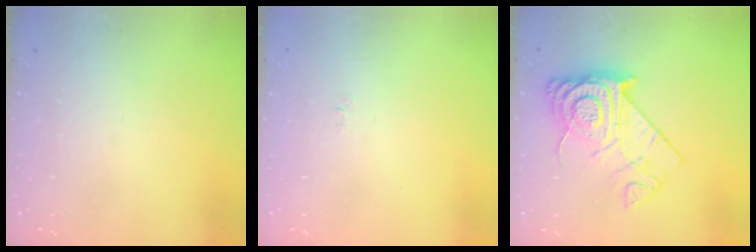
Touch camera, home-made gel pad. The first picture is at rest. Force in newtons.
{"total": 2.5, "press": 2.5, "slide": 0.3}
{"total": 16.4, "press": 16.3, "slide": 1.7}